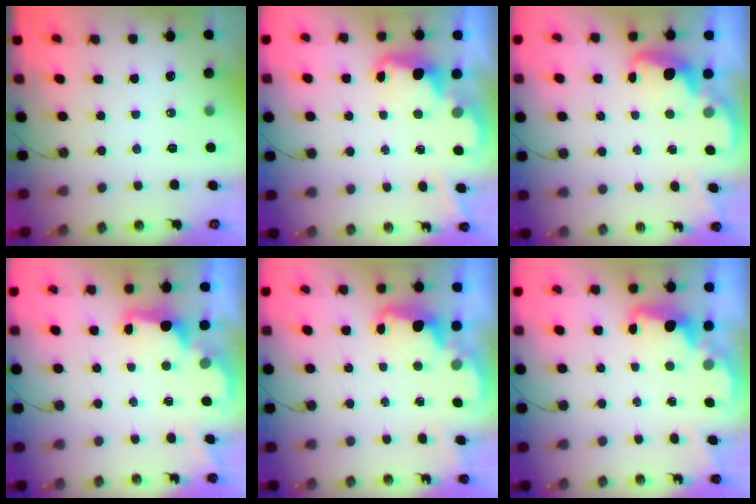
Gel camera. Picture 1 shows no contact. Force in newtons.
{"total": 2.5, "press": 2.4, "slide": 0.6}
{"total": 2.8, "press": 2.7, "slide": 0.8}
{"total": 2.5, "press": 2.4, "slide": 0.6}
{"total": 2.4, "press": 2.4, "slide": 0.5}
{"total": 2.4, "press": 2.4, "slide": 0.5}